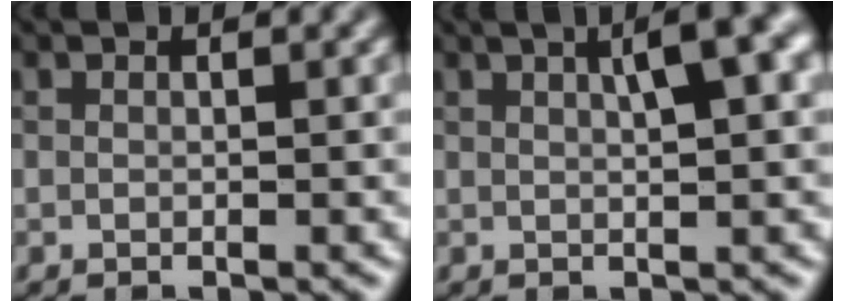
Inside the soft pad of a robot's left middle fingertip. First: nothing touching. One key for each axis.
{"total": 4.7, "fx": 1.7, "fy": 0.9, "fz": 4.3, "tx": -0.059, "ty": 0.011, "tz": 0.023}